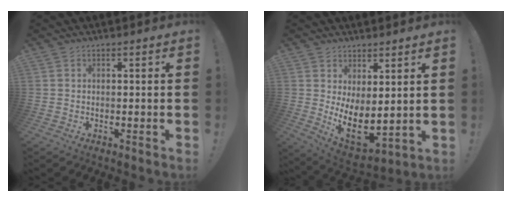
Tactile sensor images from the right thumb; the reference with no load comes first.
{"total": 9.2, "force": [1.5, 4.8, 7.7], "torque": [-0.107, -0.042, 0.037]}